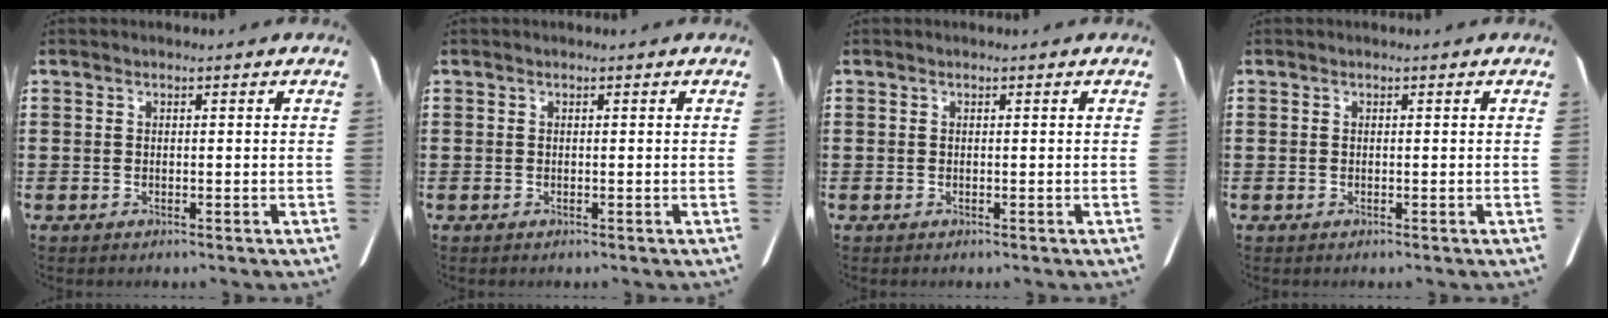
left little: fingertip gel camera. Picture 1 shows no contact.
{"total": 0.0}
{"total": 0.0}
{"total": 0.0}